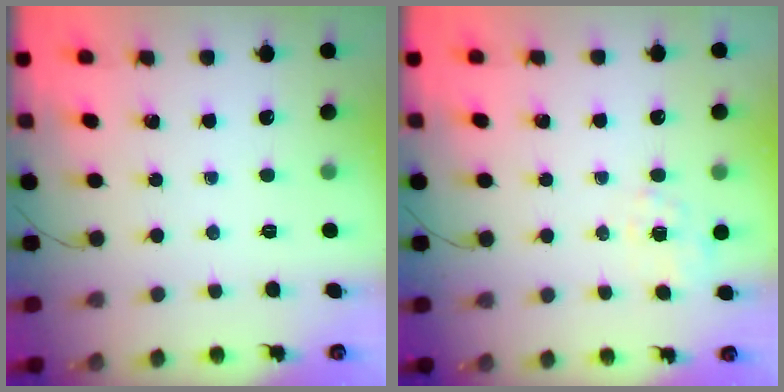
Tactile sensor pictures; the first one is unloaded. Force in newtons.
{"total": 2.5, "press": 1.9, "slide": 1.6}